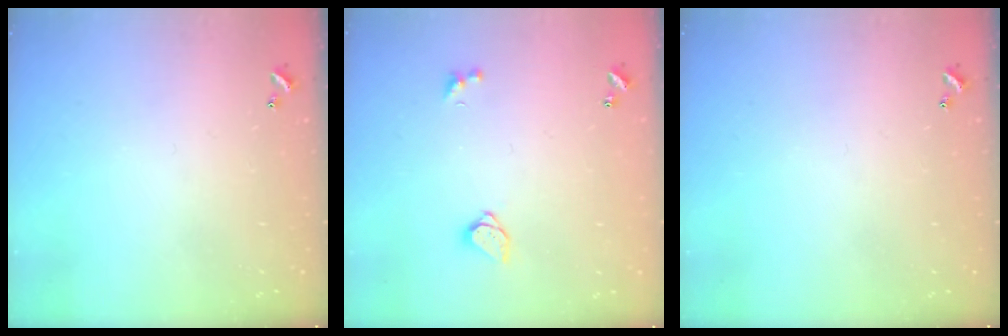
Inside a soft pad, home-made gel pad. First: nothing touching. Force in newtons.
{"total": 1.5, "press": 1.5, "slide": 0.2}
{"total": 0.0}